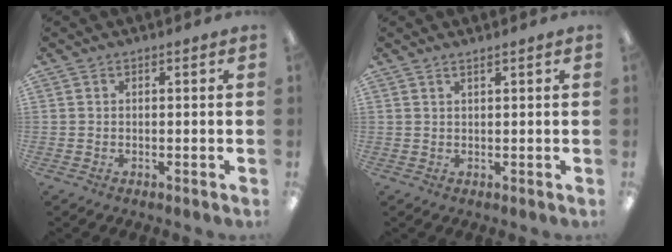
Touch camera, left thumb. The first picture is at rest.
{"total": 1.1, "force": [1.0, -0.1, 0.5], "torque": [-0.012, -0.002, 0.018]}